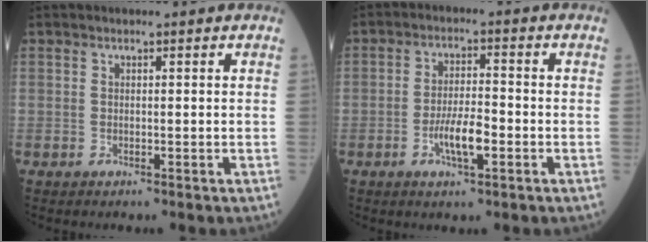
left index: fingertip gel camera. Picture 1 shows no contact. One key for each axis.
{"total": 5.5, "fx": -2.0, "fy": 1.3, "fz": 5.0, "tx": -0.099, "ty": -0.001, "tz": -0.037}